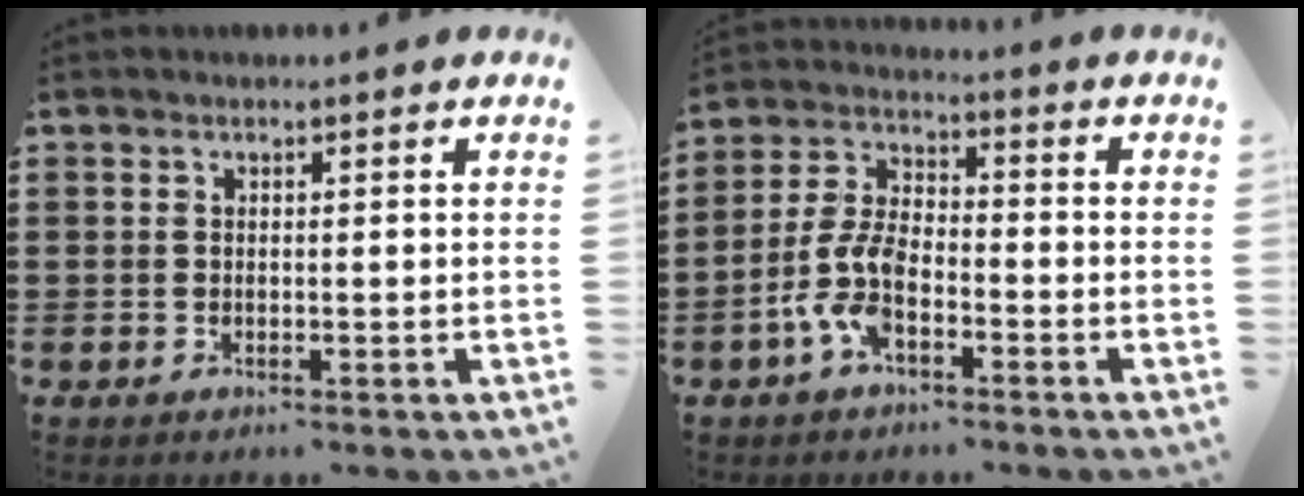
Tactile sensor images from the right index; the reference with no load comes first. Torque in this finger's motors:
{"motor_torque": [2.14, 0.00, 0.64, 0.21]}